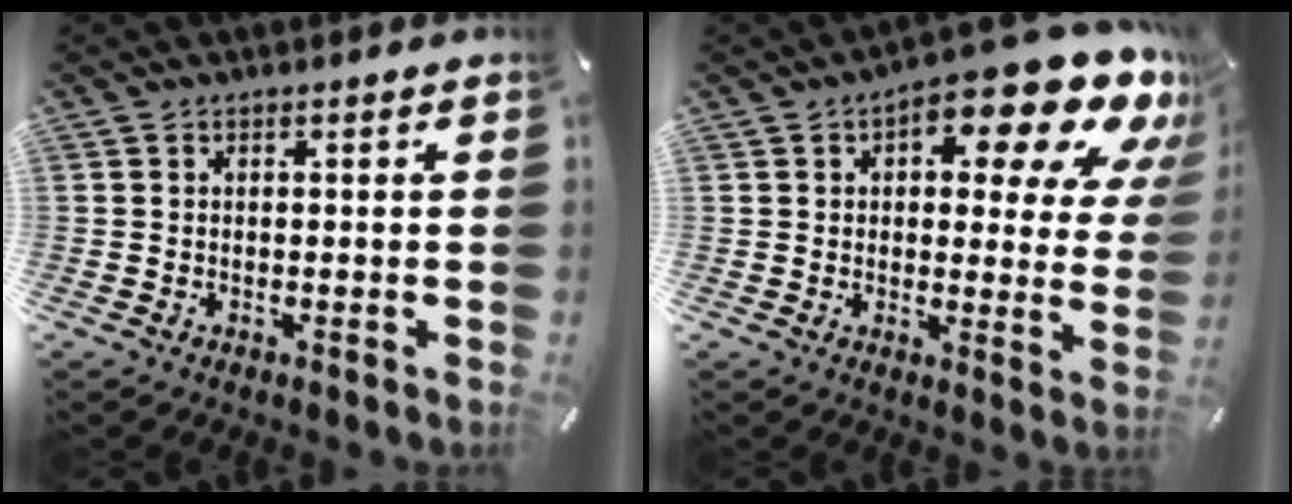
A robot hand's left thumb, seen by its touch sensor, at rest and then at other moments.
{"total": 17.4, "force": [10.2, 7.0, 12.2], "torque": [-0.159, -0.071, 0.163]}